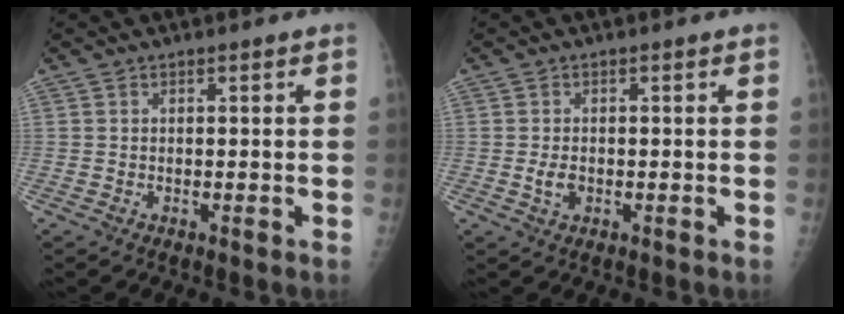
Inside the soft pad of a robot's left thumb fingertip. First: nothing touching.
{"total": 2.4, "force": [-0.3, 1.6, 1.8], "torque": [-0.032, -0.001, -0.002]}